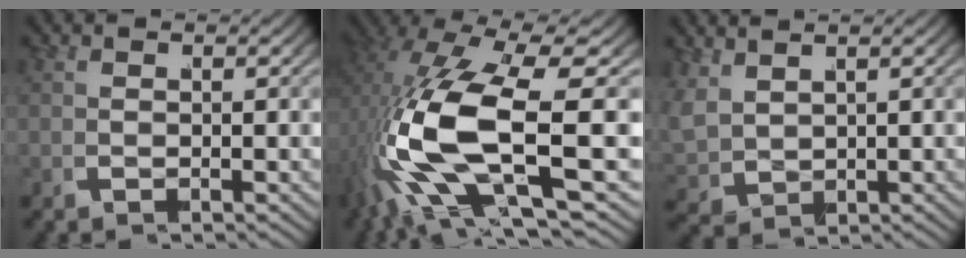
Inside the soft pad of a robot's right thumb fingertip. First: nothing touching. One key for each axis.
{"total": 14.1, "fx": -0.2, "fy": 6.9, "fz": 12.3, "tx": -0.287, "ty": -0.032, "tz": 0.020}
{"total": 3.1, "fx": 1.9, "fy": 2.0, "fz": 1.5, "tx": -0.037, "ty": -0.004, "tz": 0.045}